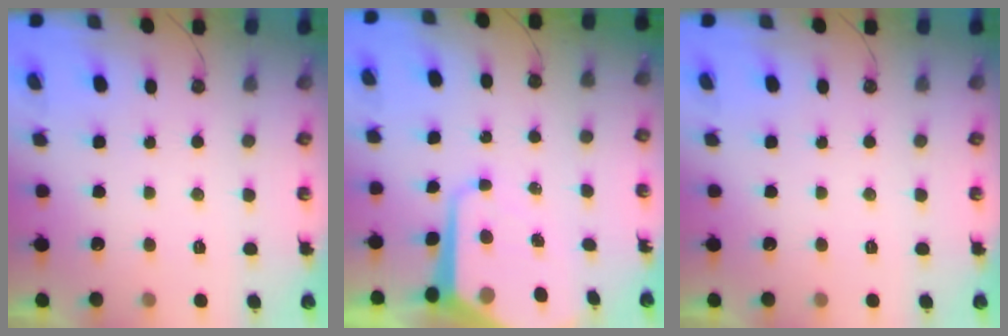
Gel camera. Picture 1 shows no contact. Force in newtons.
{"total": 10.6, "press": 10.6, "slide": 0.9}
{"total": 0.0}